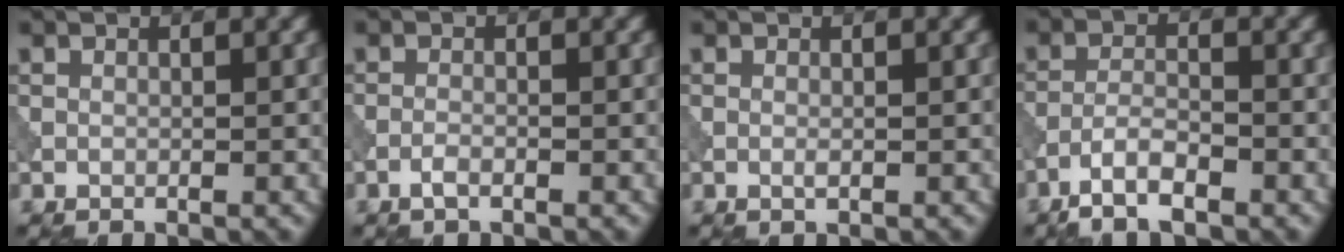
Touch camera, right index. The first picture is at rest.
{"total": 1.0, "force": [-0.7, 0.2, 0.7], "torque": [-0.016, 0.002, -0.017]}
{"total": 0.5, "force": [-0.1, 0.1, 0.5], "torque": [-0.011, -0.002, -0.002]}
{"total": 3.7, "force": [-2.7, 1.0, 2.4], "torque": [-0.049, 0.001, -0.060]}